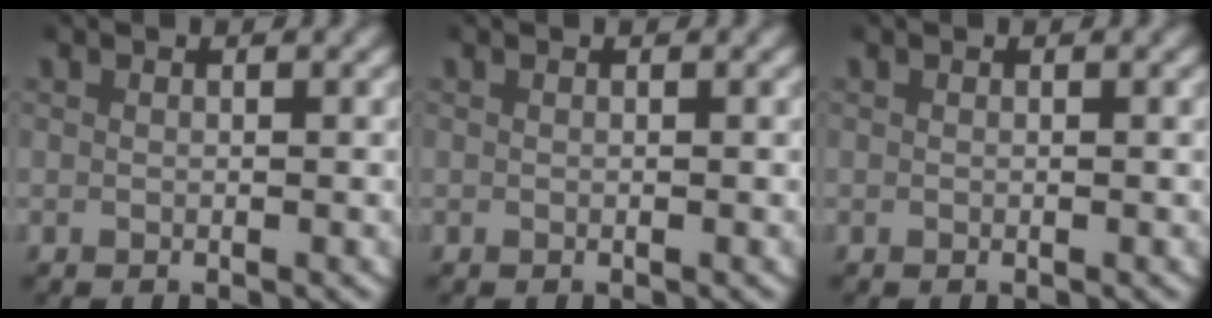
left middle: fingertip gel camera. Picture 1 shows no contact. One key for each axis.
{"total": 0.0}
{"total": 0.0}